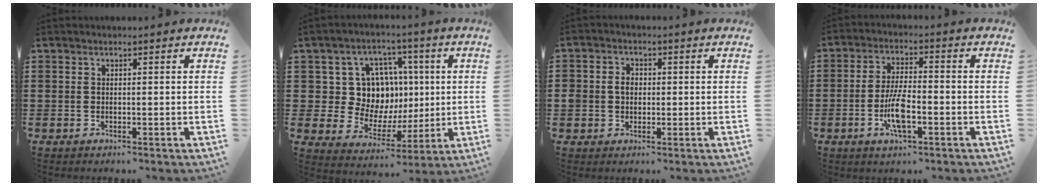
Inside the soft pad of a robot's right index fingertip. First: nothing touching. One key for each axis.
{"total": 11.2, "fx": 2.2, "fy": 9.9, "fz": 4.7, "tx": -0.112, "ty": -0.002, "tz": 0.050}
{"total": 2.8, "fx": -0.1, "fy": 2.4, "fz": 1.3, "tx": -0.033, "ty": 0.010, "tz": -0.005}
{"total": 7.1, "fx": -2.4, "fy": 1.9, "fz": 6.4, "tx": -0.140, "ty": -0.010, "tz": -0.049}